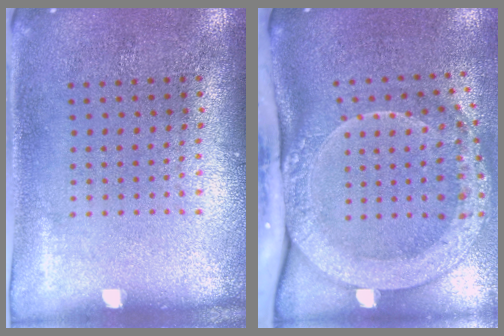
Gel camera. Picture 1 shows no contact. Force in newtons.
{"total": 3.1, "press": 2.3, "slide": 2.1}